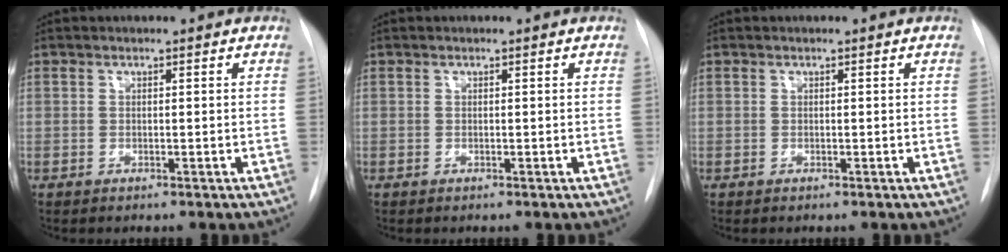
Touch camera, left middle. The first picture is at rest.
{"total": 0.0}
{"total": 0.0}